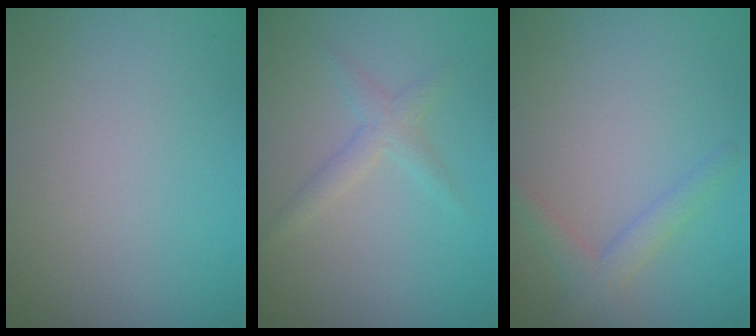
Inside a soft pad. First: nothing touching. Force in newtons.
{"total": 1.7, "press": 1.7, "slide": 0.0}
{"total": 2.1, "press": 2.1, "slide": 0.1}